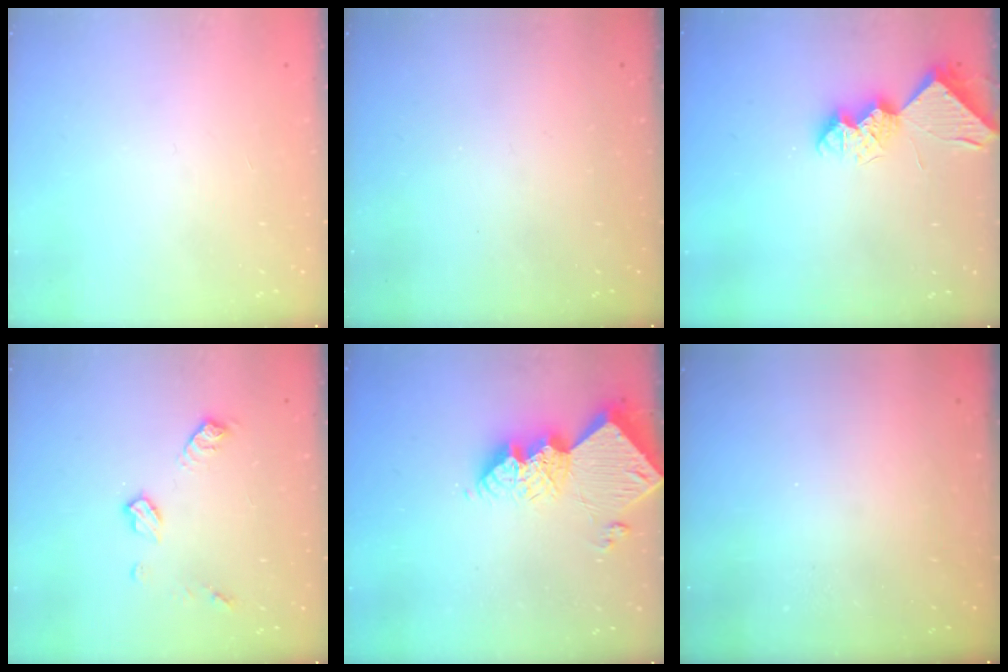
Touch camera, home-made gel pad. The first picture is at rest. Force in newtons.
{"total": 0.0}
{"total": 8.8, "press": 8.8, "slide": 0.1}
{"total": 8.6, "press": 8.6, "slide": 0.3}
{"total": 16.7, "press": 16.6, "slide": 1.4}
{"total": 0.0}